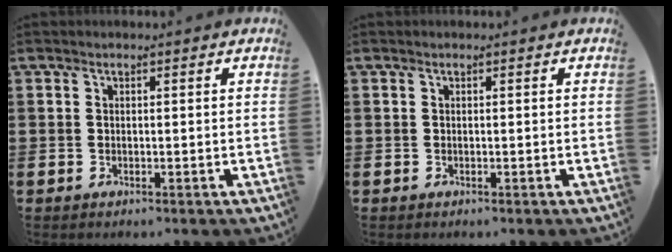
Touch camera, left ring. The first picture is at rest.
{"total": 0.0}